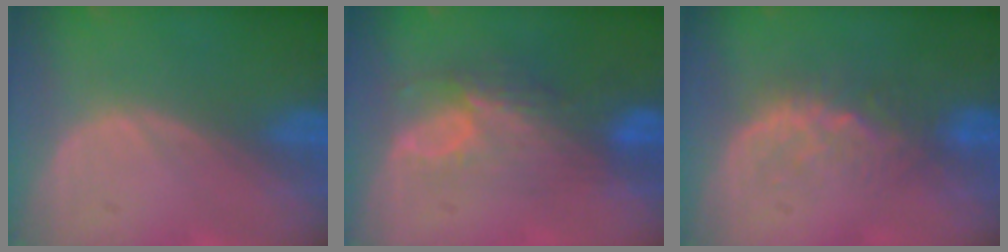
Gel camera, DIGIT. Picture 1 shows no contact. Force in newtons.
{"total": 7.8, "press": 6.9, "slide": 3.8}
{"total": 4.8, "press": 4.3, "slide": 2.1}